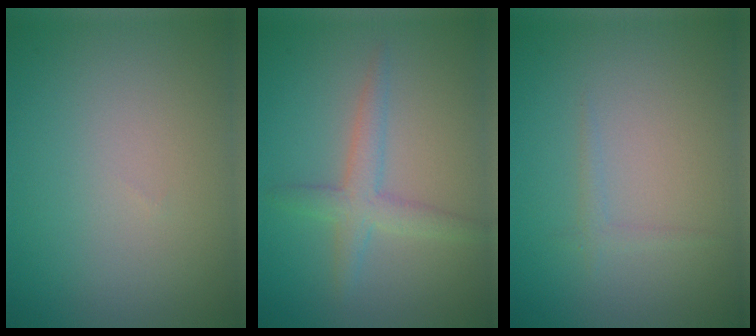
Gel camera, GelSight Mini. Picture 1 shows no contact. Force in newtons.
{"total": 2.7, "press": 2.7, "slide": 0.1}
{"total": 0.9, "press": 0.8, "slide": 0.1}